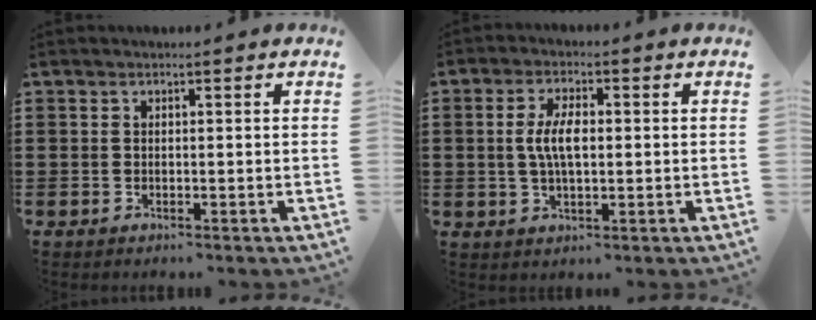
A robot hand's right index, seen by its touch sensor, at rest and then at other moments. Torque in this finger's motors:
{"motor_torque": [0.18, -0.05, 0.21, 0.08]}